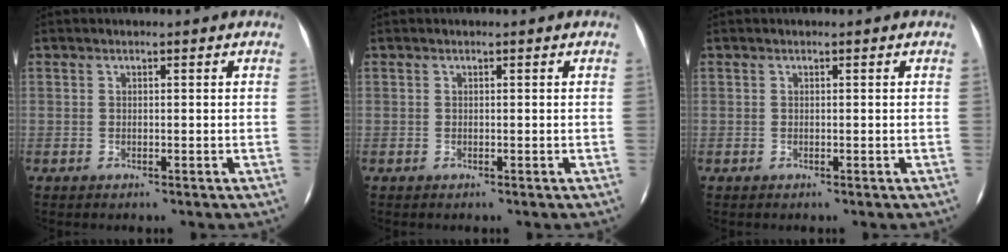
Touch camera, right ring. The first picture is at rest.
{"total": 0.0}
{"total": 0.0}